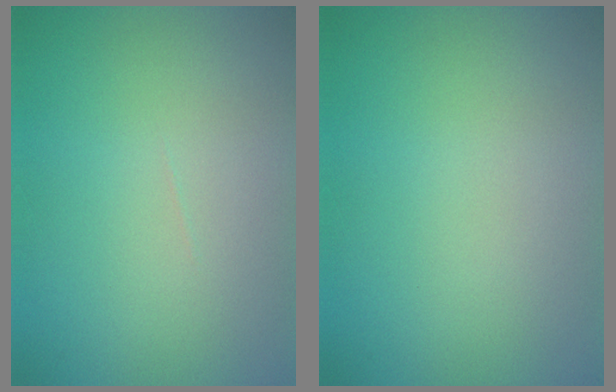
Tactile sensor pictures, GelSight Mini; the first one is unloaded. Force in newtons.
{"total": 0.0}